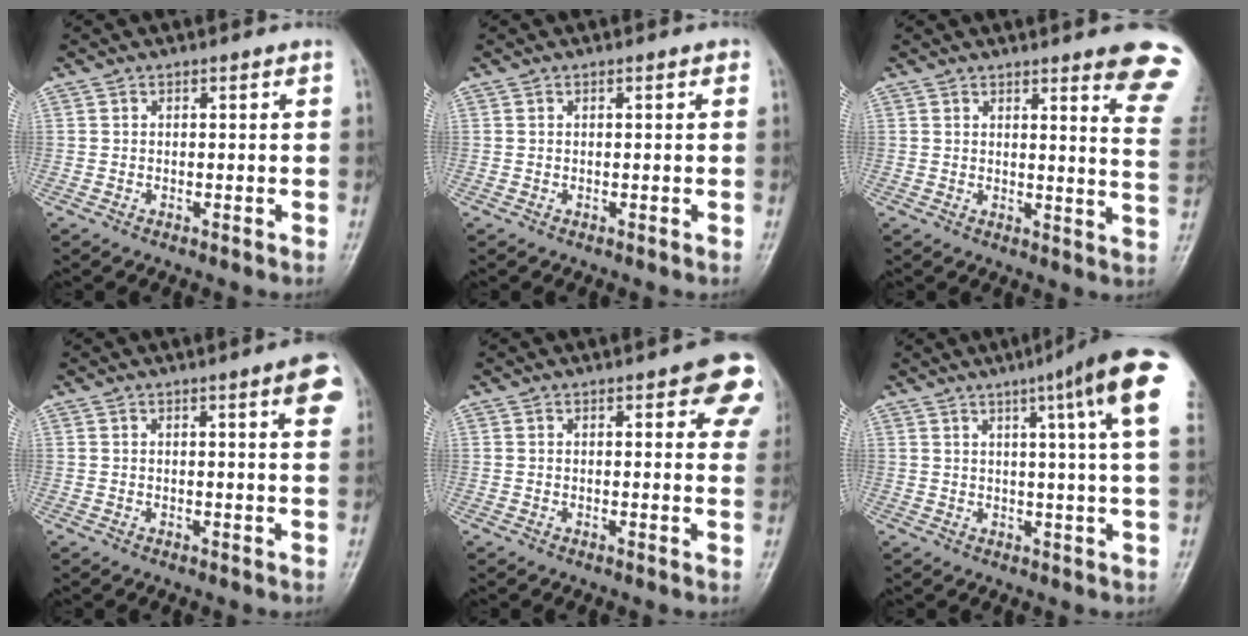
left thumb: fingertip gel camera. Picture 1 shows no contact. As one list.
[{"total": 0.5, "force": [0.2, 0.2, 0.5], "torque": [-0.009, 0.001, 0.001]}, {"total": 11.7, "force": [8.3, 1.3, 8.2], "torque": [-0.071, -0.049, 0.078]}, {"total": 5.7, "force": [2.6, 0.8, 5.0], "torque": [-0.052, -0.005, 0.027]}, {"total": 10.2, "force": [4.7, 3.5, 8.3], "torque": [-0.062, -0.013, 0.047]}, {"total": 15.8, "force": [7.2, 0.8, 14.1], "torque": [-0.185, -0.013, 0.075]}]